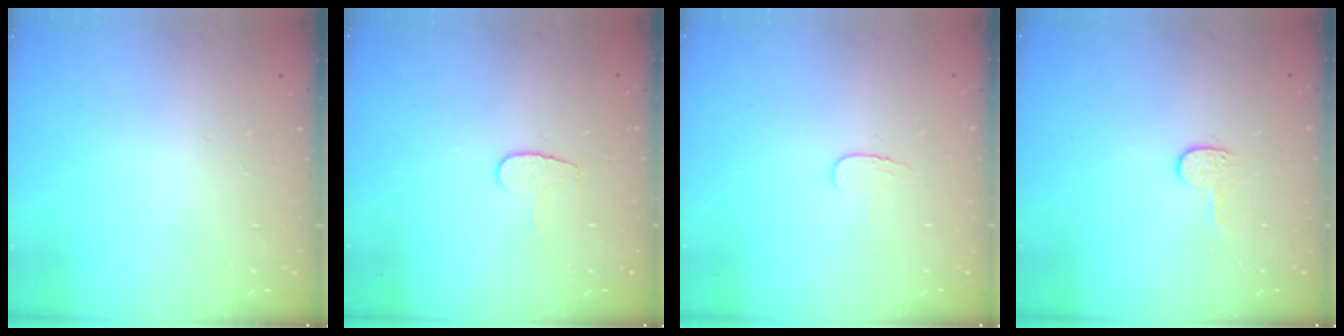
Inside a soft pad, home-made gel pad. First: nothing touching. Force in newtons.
{"total": 5.0, "press": 5.0, "slide": 0.5}
{"total": 3.8, "press": 3.8, "slide": 0.4}
{"total": 3.9, "press": 3.9, "slide": 0.4}